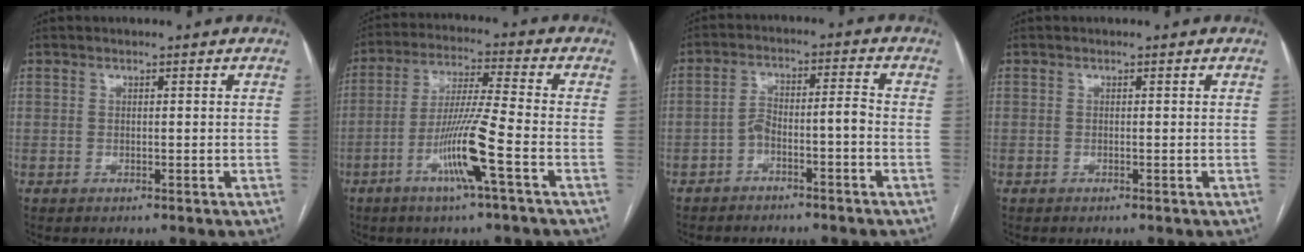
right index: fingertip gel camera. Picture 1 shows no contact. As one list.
[{"total": 10.5, "force": [-4.3, -0.9, 9.5], "torque": [-0.188, -0.008, -0.085]}, {"total": 4.7, "force": [-2.5, 0.9, 3.9], "torque": [-0.072, 0.030, -0.037]}, {"total": 0.0}]